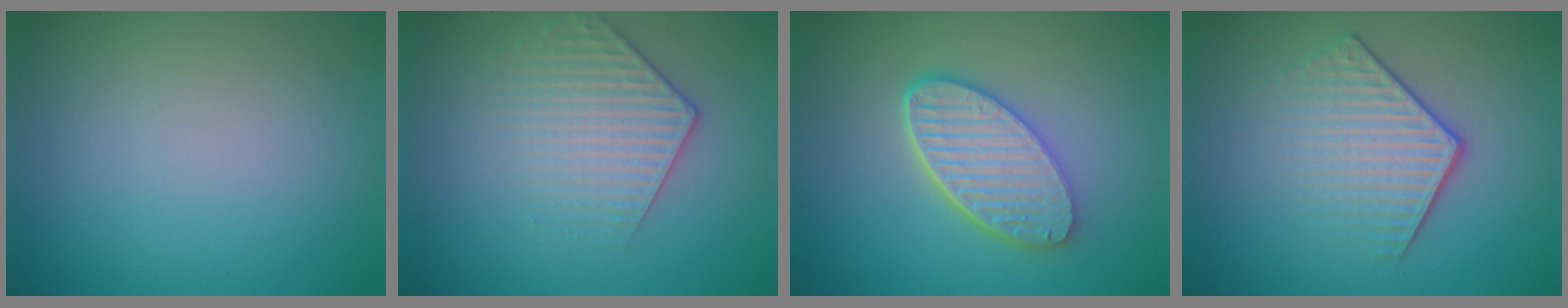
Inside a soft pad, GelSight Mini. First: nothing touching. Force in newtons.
{"total": 3.1, "press": 3.0, "slide": 0.9}
{"total": 5.6, "press": 4.4, "slide": 3.5}
{"total": 4.2, "press": 2.9, "slide": 3.1}